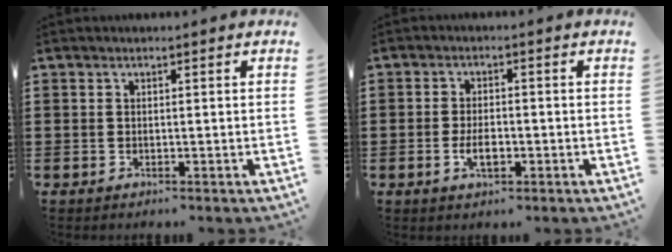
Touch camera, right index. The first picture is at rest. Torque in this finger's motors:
{"motor_torque": [2.14, 0.00, 0.16, 0.10]}